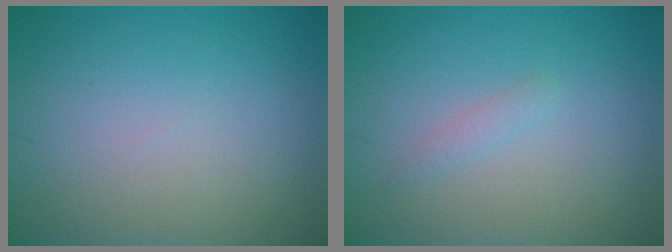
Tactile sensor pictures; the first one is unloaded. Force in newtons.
{"total": 0.9, "press": 0.9, "slide": 0.0}